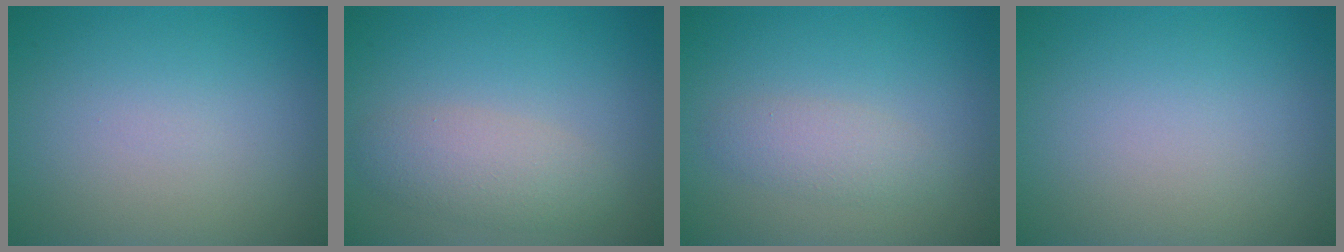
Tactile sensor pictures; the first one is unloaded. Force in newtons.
{"total": 2.9, "press": 2.9, "slide": 0.2}
{"total": 2.0, "press": 2.0, "slide": 0.1}
{"total": 0.0}